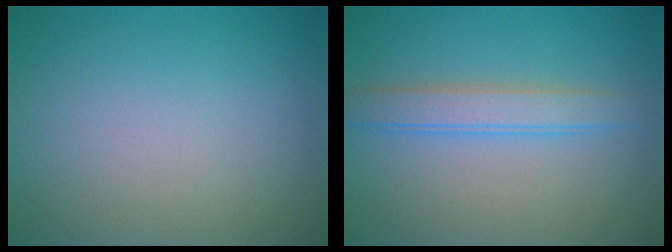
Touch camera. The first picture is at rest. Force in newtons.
{"total": 2.9, "press": 2.9, "slide": 0.0}